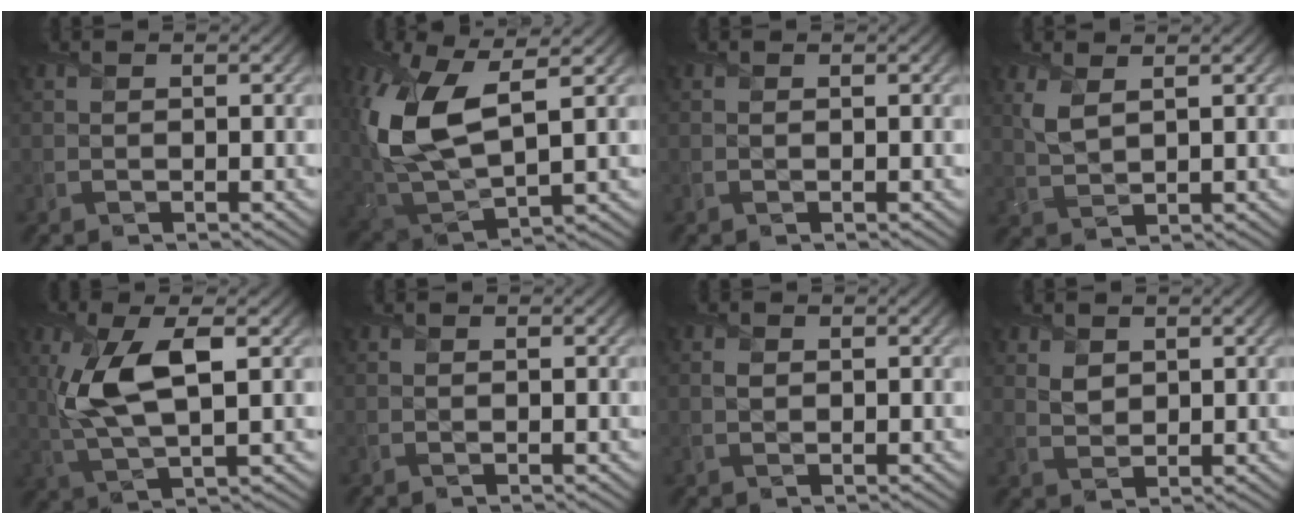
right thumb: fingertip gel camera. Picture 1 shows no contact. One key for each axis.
{"total": 14.0, "fx": 3.2, "fy": 6.8, "fz": 11.9, "tx": -0.291, "ty": -0.001, "tz": 0.066}
{"total": 0.0}
{"total": 3.1, "fx": 1.7, "fy": 1.4, "fz": 2.2, "tx": -0.062, "ty": -0.003, "tz": 0.039}
{"total": 9.8, "fx": 1.9, "fy": 3.7, "fz": 8.8, "tx": -0.195, "ty": 0.003, "tz": 0.036}
{"total": 0.0}
{"total": 0.6, "fx": 0.0, "fy": 0.6, "fz": 0.1, "tx": -0.001, "ty": -0.003, "tz": 0.002}
{"total": 2.0, "fx": 1.1, "fy": 1.5, "fz": 0.6, "tx": -0.015, "ty": -0.006, "tz": 0.028}